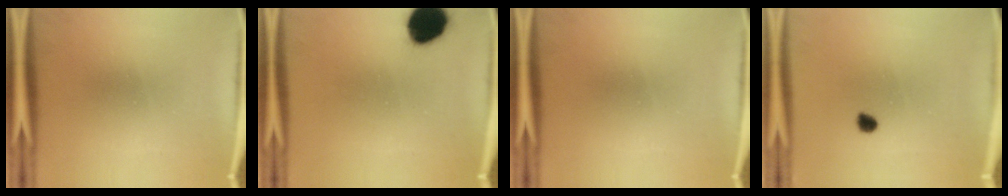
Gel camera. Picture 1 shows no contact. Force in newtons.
{"total": 11.9}
{"total": 0.0}
{"total": 2.3}